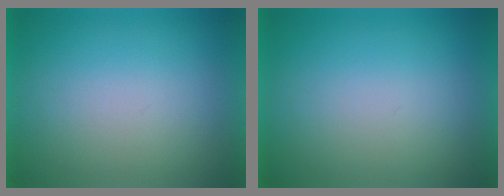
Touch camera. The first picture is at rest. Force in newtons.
{"total": 0.0}